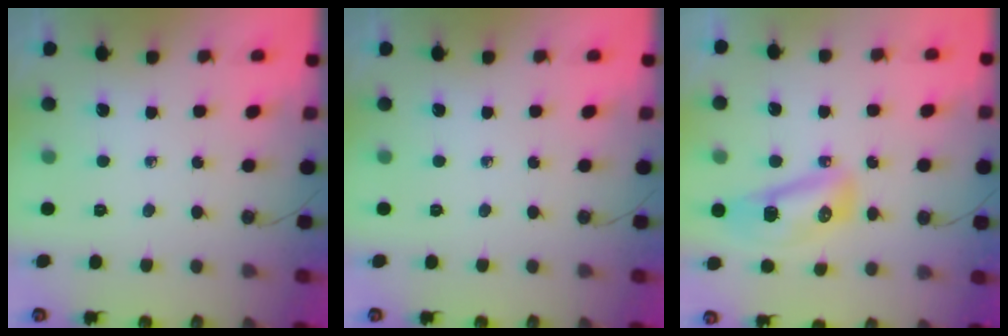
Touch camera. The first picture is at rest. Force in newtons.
{"total": 0.0}
{"total": 10.6, "press": 10.4, "slide": 1.8}